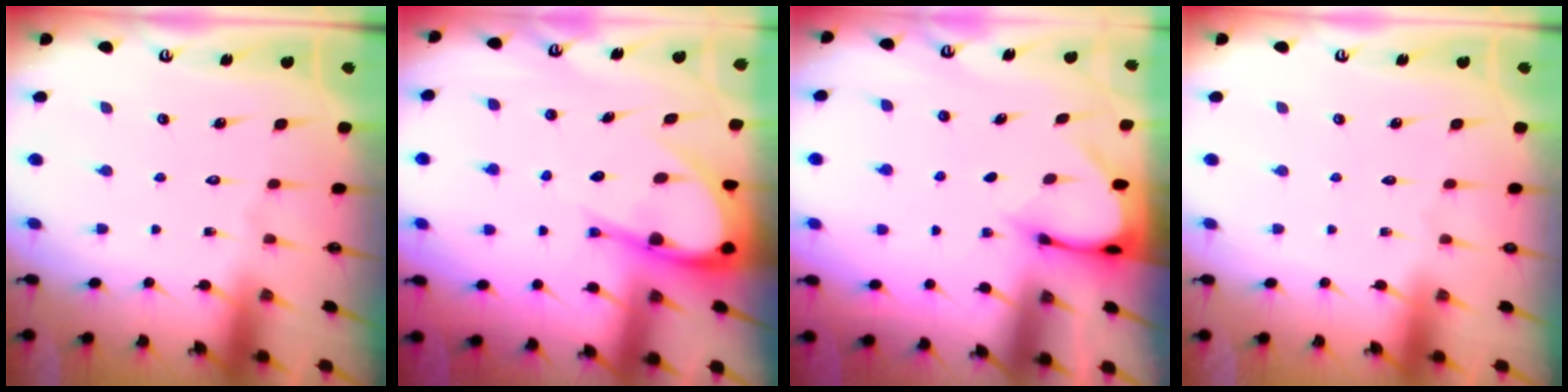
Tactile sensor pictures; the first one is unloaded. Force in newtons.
{"total": 10.0, "press": 9.9, "slide": 0.9}
{"total": 3.2, "press": 3.2, "slide": 0.2}
{"total": 0.0}